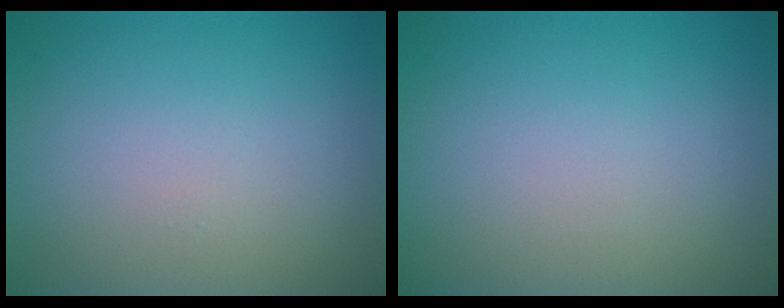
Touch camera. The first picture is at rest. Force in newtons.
{"total": 0.0}